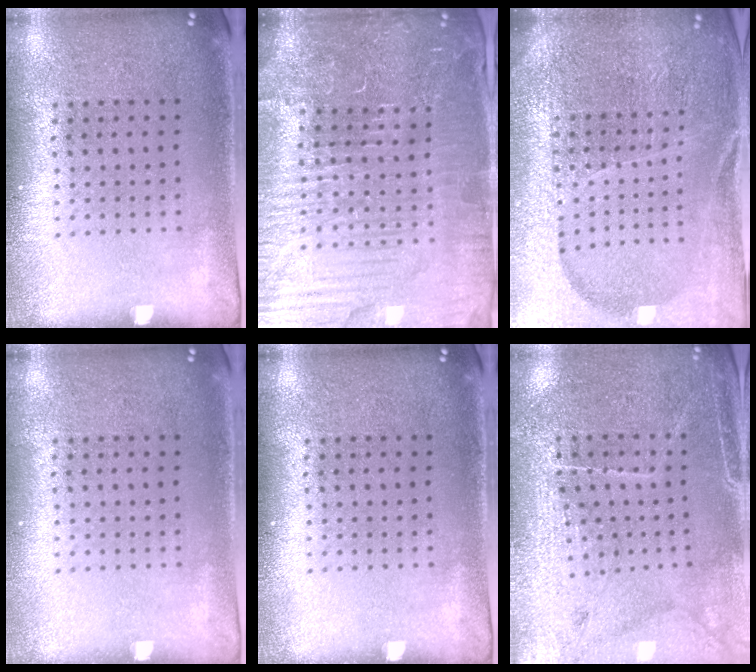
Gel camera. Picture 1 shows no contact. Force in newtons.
{"total": 5.6, "press": 5.2, "slide": 2.1}
{"total": 5.6, "press": 5.1, "slide": 2.4}
{"total": 0.0}
{"total": 0.0}
{"total": 3.1, "press": 3.0, "slide": 0.7}